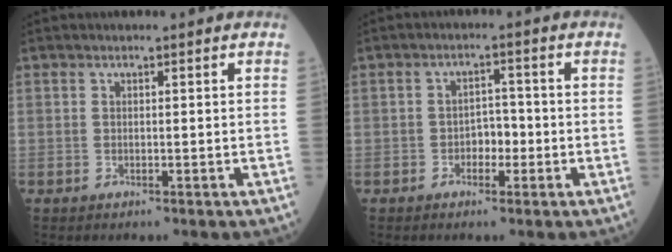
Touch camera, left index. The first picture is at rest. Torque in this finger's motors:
{"motor_torque": [0.00, 0.00, 0.01, 0.00]}